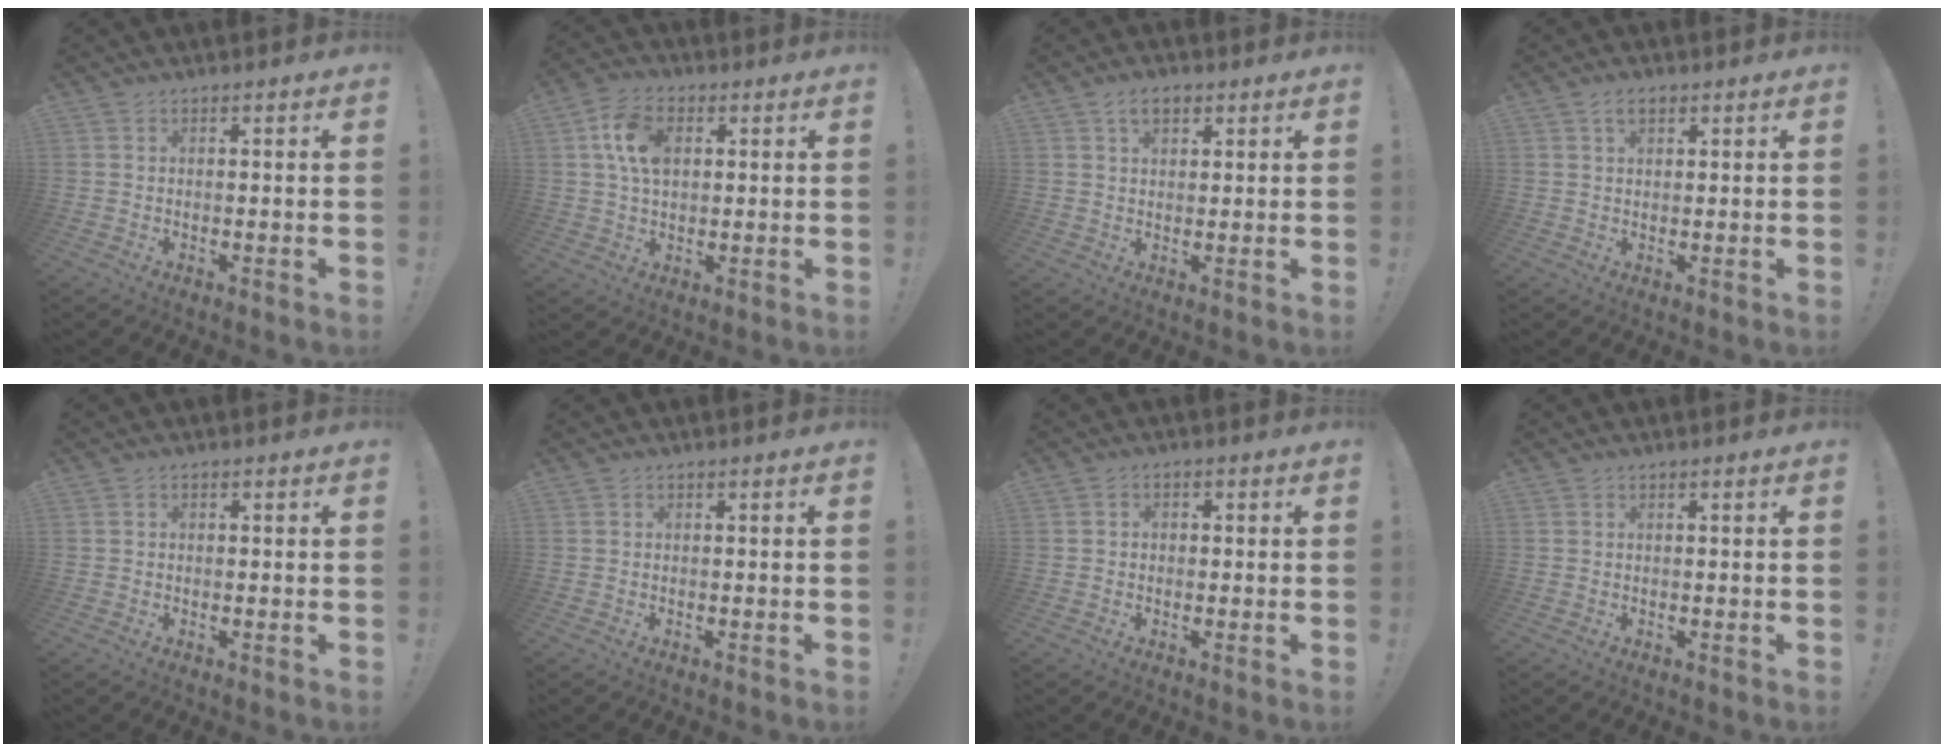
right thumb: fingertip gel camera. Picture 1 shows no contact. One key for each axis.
{"total": 10.8, "fx": 2.8, "fy": 7.2, "fz": 7.5, "tx": -0.138, "ty": 0.010, "tz": 0.053}
{"total": 4.5, "fx": 2.4, "fy": 2.7, "fz": 2.7, "tx": -0.042, "ty": -0.003, "tz": 0.041}
{"total": 2.9, "fx": 1.4, "fy": 1.6, "fz": 1.9, "tx": -0.029, "ty": 0.000, "tz": 0.024}
{"total": 0.6, "fx": -0.3, "fy": 0.5, "fz": 0.1, "tx": -0.002, "ty": 0.003, "tz": -0.005}
{"total": 0.0}
{"total": 1.8, "fx": -0.9, "fy": 1.4, "fz": 0.7, "tx": -0.003, "ty": 0.005, "tz": -0.018}
{"total": 0.0}